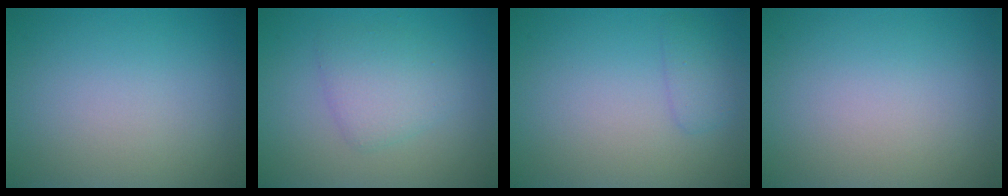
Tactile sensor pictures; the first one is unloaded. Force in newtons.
{"total": 2.8, "press": 2.8, "slide": 0.2}
{"total": 1.5, "press": 1.5, "slide": 0.1}
{"total": 0.0}